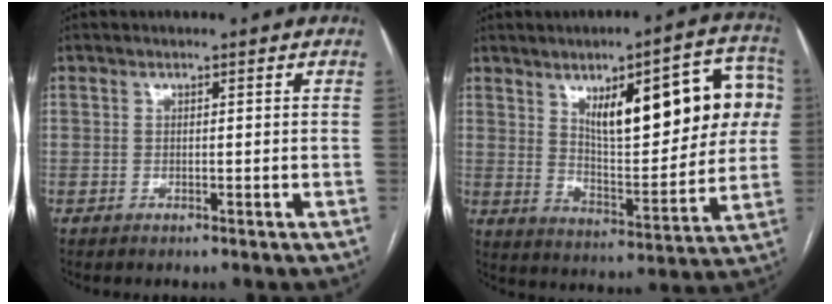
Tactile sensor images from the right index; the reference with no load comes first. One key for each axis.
{"total": 19.4, "fx": 5.8, "fy": 6.3, "fz": 17.4, "tx": -0.232, "ty": 0.025, "tz": 0.089}